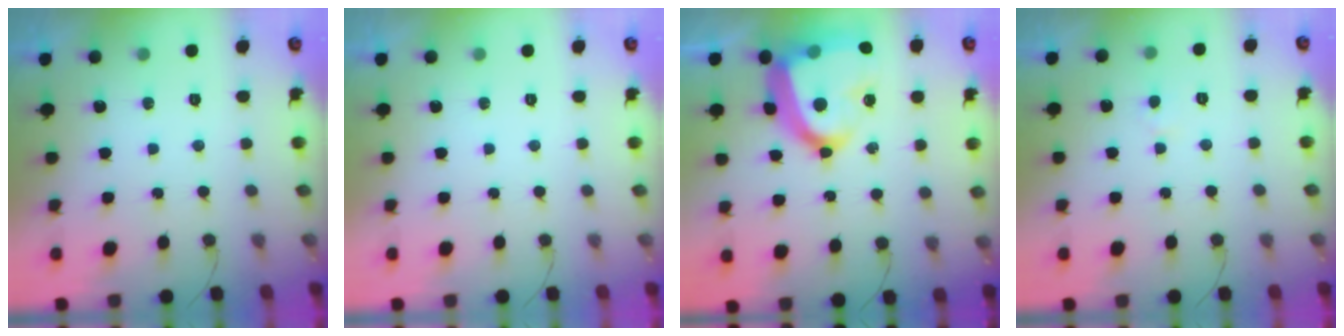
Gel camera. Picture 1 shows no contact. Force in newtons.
{"total": 0.0}
{"total": 22.7, "press": 22.6, "slide": 2.2}
{"total": 1.8, "press": 1.7, "slide": 0.2}